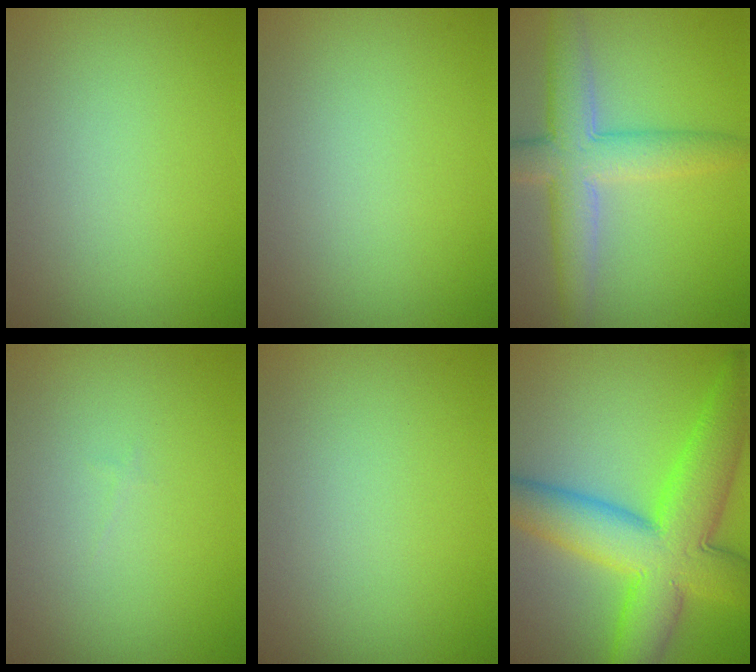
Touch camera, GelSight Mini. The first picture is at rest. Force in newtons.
{"total": 0.0}
{"total": 5.7, "press": 5.7, "slide": 0.2}
{"total": 0.0}
{"total": 0.0}
{"total": 10.8, "press": 10.8, "slide": 0.3}